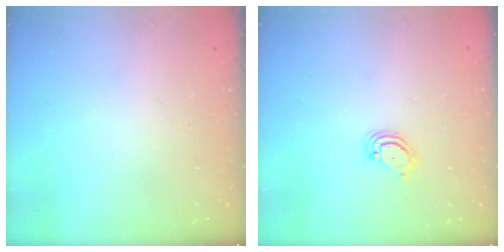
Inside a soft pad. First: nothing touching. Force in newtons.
{"total": 3.2, "press": 3.2, "slide": 0.3}